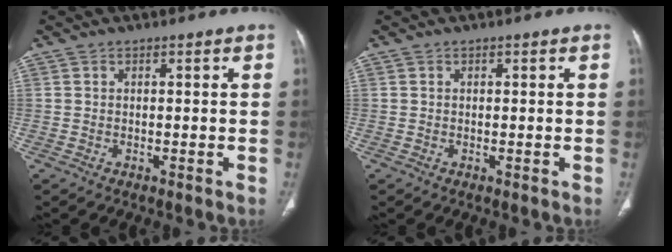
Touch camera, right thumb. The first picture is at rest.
{"total": 0.0}